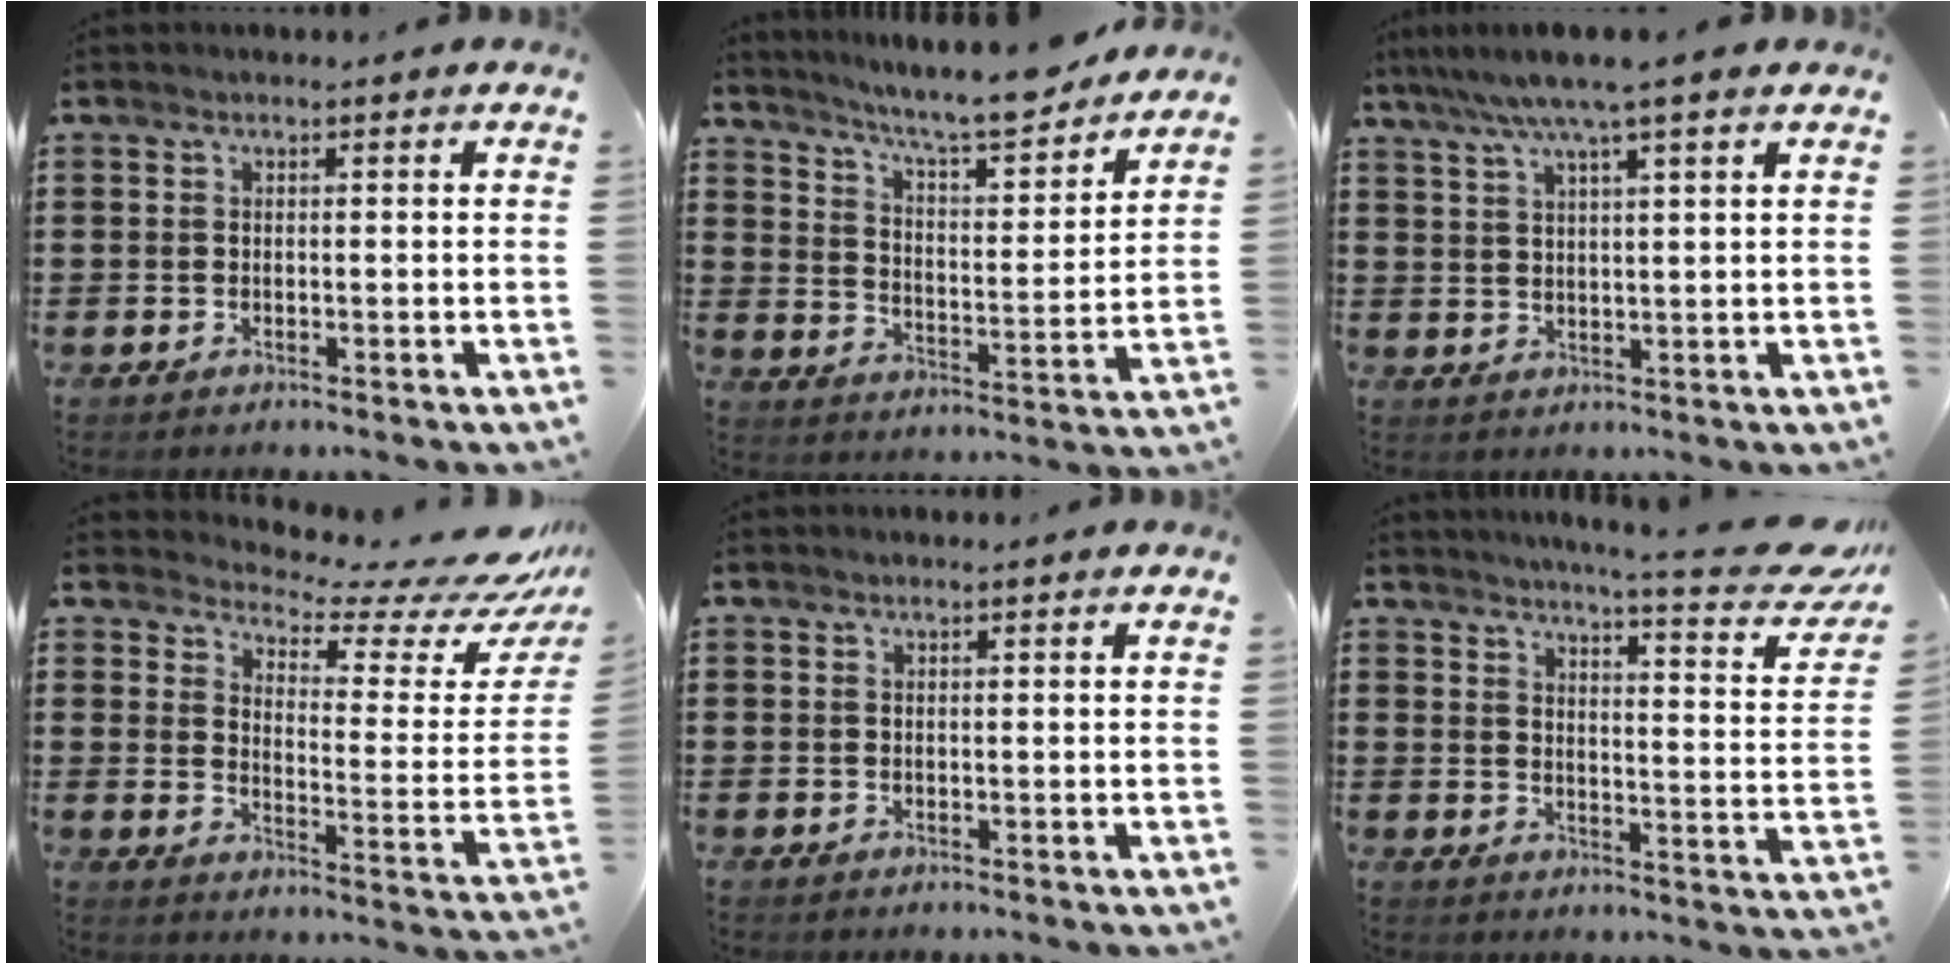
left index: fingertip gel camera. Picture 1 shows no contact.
{"total": 8.3, "force": [7.7, 0.1, 3.2], "torque": [-0.081, -0.053, 0.129]}
{"total": 5.9, "force": [4.4, -0.2, 4.0], "torque": [-0.088, -0.011, 0.074]}
{"total": 6.2, "force": [5.6, 1.0, 2.4], "torque": [-0.052, -0.051, 0.091]}
{"total": 0.0}
{"total": 6.6, "force": [5.8, -0.5, 3.1], "torque": [-0.053, -0.051, 0.091]}